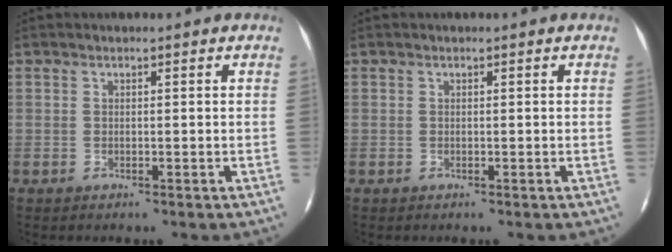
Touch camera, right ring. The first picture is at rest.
{"total": 0.0}